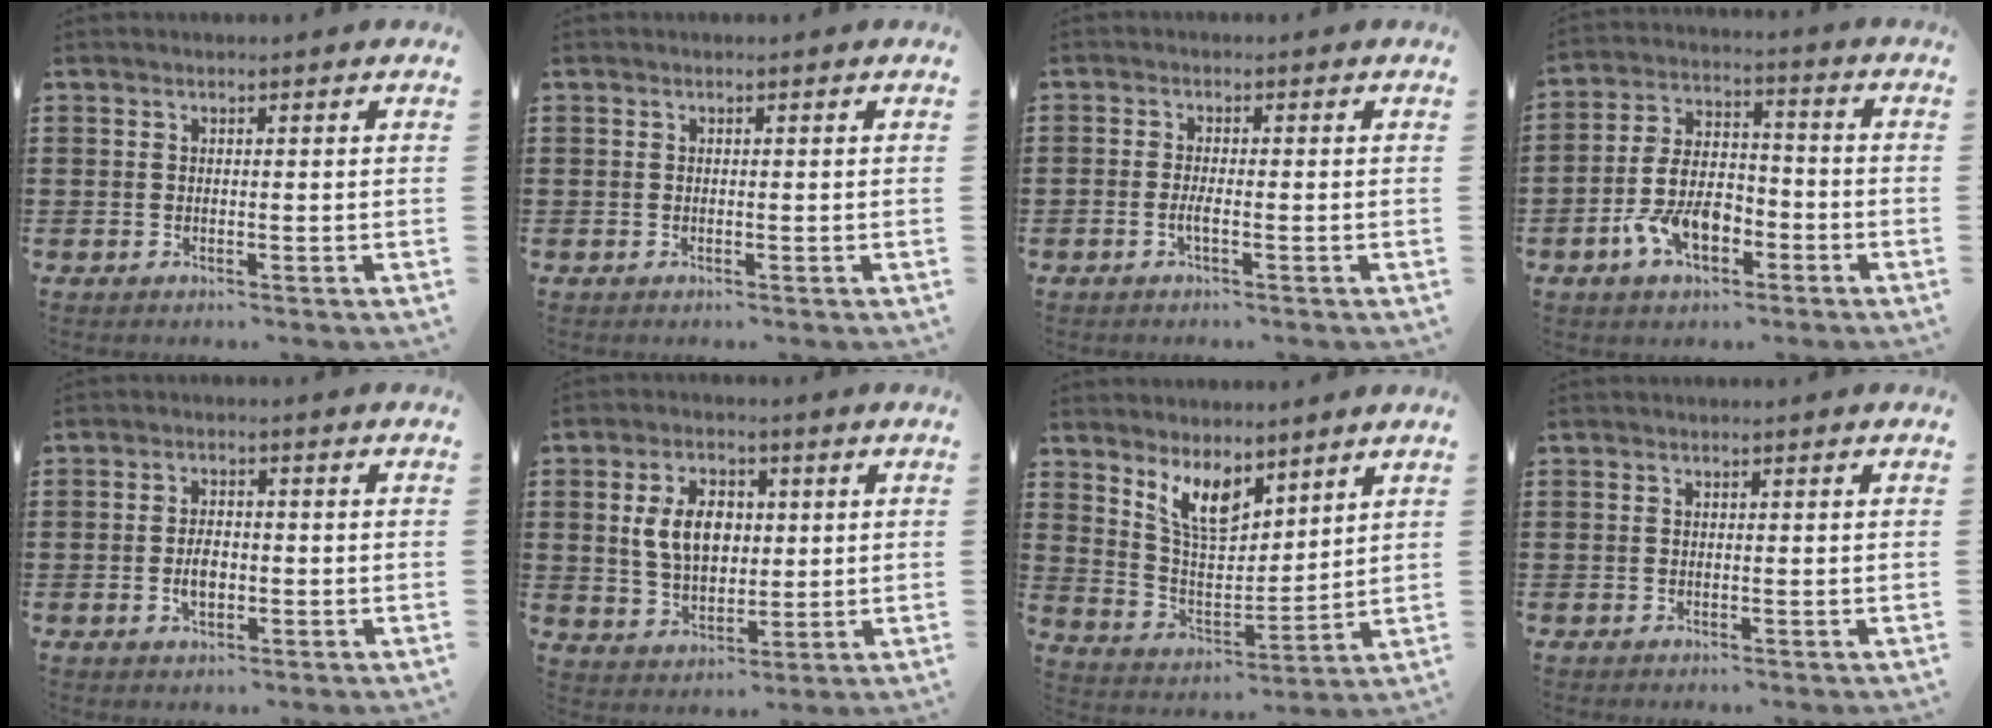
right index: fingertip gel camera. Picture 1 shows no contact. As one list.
[{"total": 0.0}, {"total": 1.9, "force": [-1.0, 0.3, 1.7], "torque": [-0.038, -0.004, -0.019]}, {"total": 8.9, "force": [-3.9, 5.1, 6.1], "torque": [-0.142, 0.010, -0.077]}, {"total": 3.4, "force": [-0.6, 1.9, 2.7], "torque": [-0.050, 0.003, -0.011]}, {"total": 7.8, "force": [1.4, 5.2, 5.6], "torque": [-0.128, 0.011, 0.018]}, {"total": 7.9, "force": [6.1, 3.1, 4.1], "torque": [-0.102, -0.022, 0.113]}, {"total": 0.0}]